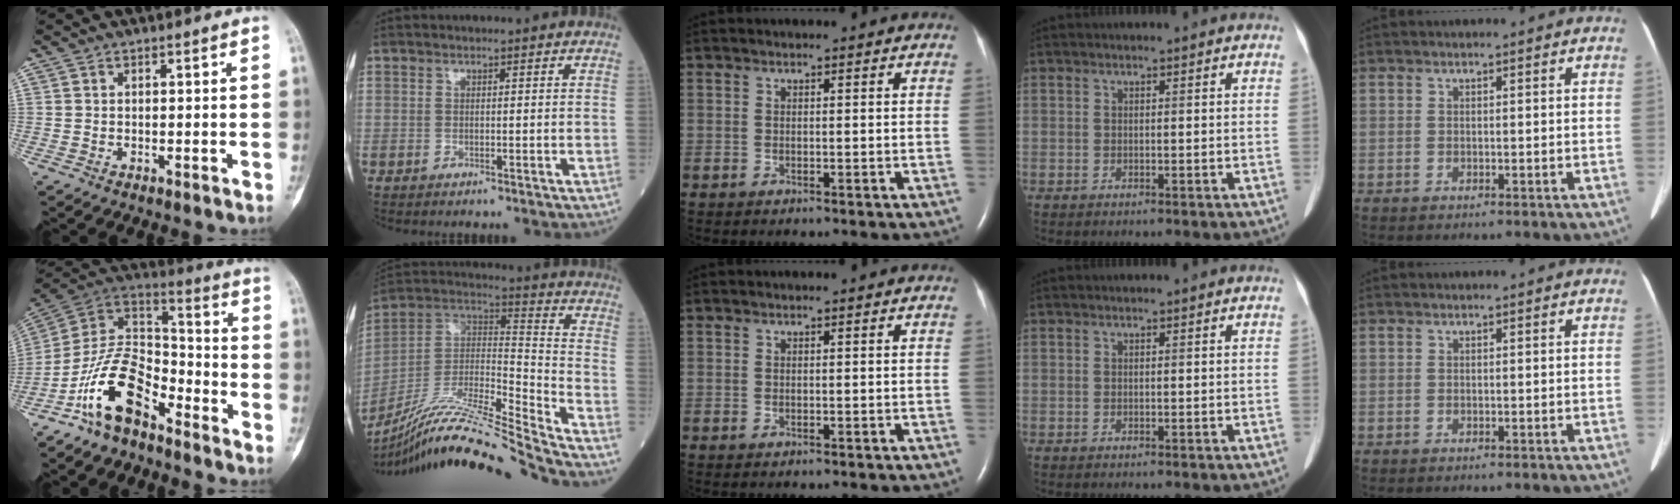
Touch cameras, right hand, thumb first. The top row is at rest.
{"thumb": {"total": 15.0, "force": [-9.3, 7.5, 9.2], "torque": [-0.149, 0.089, -0.185]}, "index": {"total": 23.3, "force": [-20.7, -1.6, 10.5], "torque": [-0.209, -0.015, -0.363]}}